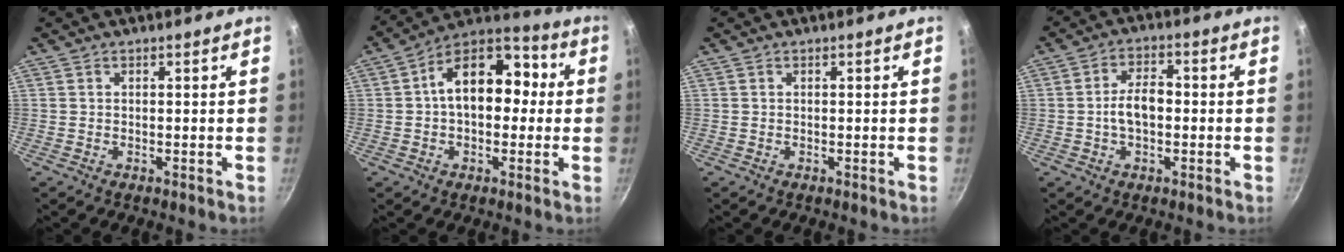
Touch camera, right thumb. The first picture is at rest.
{"total": 15.3, "force": [1.4, 9.4, 11.9], "torque": [-0.151, 0.044, 0.008]}
{"total": 0.0}
{"total": 6.1, "force": [-0.6, 3.5, 4.9], "torque": [-0.087, 0.019, -0.015]}